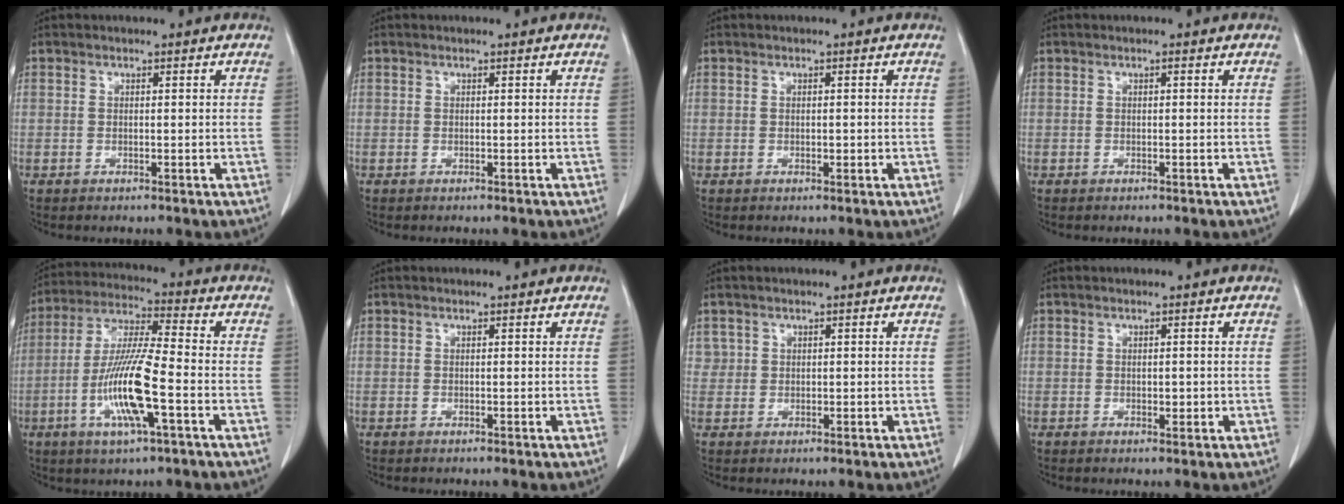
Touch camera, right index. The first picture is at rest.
{"total": 0.0}
{"total": 0.7, "force": [-0.1, 0.4, 0.6], "torque": [-0.008, 0.000, 0.000]}
{"total": 0.0}
{"total": 13.0, "force": [-3.9, 1.0, 12.4], "torque": [-0.249, -0.008, -0.076]}
{"total": 0.0}
{"total": 1.5, "force": [0.6, 1.4, 0.0], "torque": [0.015, 0.000, 0.006]}
{"total": 1.2, "force": [-0.1, 0.7, 1.0], "torque": [-0.013, -0.001, 0.001]}